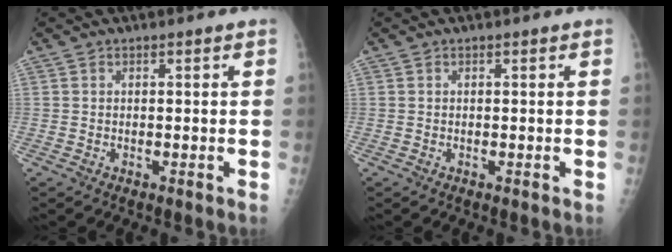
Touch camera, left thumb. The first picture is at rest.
{"total": 0.0}